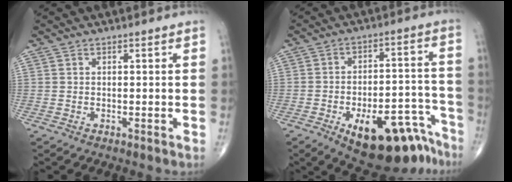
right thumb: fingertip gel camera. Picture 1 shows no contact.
{"total": 18.8, "force": [-11.9, 8.0, 12.2], "torque": [-0.107, 0.093, -0.166]}